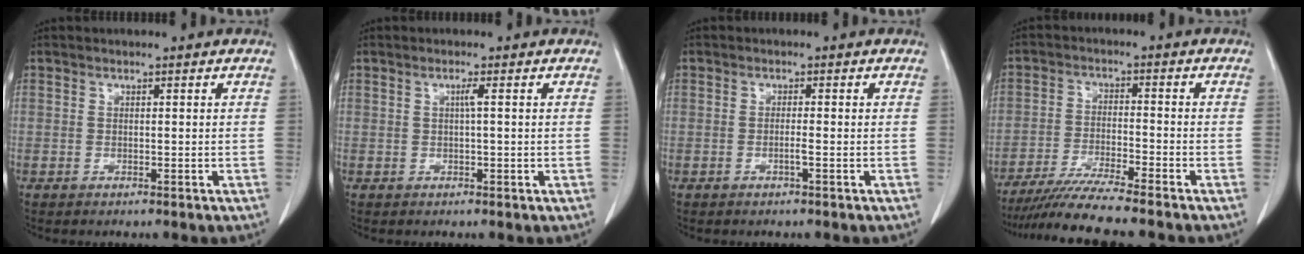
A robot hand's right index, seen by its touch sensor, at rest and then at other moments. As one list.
[{"total": 1.3, "force": [0.3, -0.2, 1.2], "torque": [-0.021, 0.002, 0.005]}, {"total": 1.1, "force": [-0.5, -0.2, 1.0], "torque": [-0.017, 0.001, -0.009]}, {"total": 8.3, "force": [-7.3, -1.6, 3.6], "torque": [-0.058, -0.025, -0.132]}]